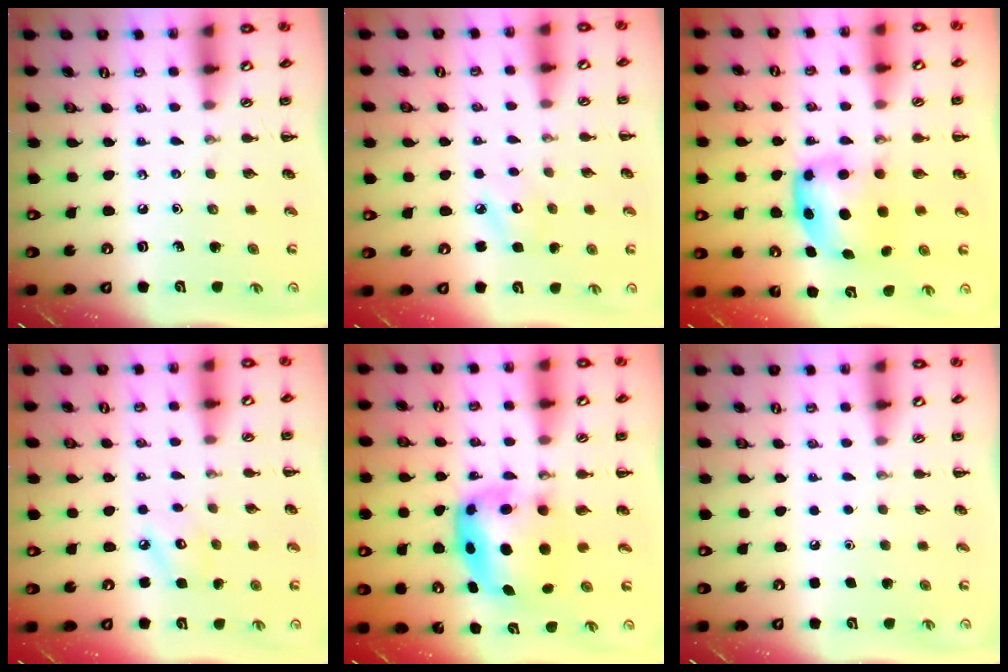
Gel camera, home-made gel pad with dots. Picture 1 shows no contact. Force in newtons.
{"total": 4.1, "press": 4.0, "slide": 0.8}
{"total": 6.1, "press": 6.0, "slide": 0.8}
{"total": 4.8, "press": 4.7, "slide": 0.7}
{"total": 6.7, "press": 6.5, "slide": 1.5}
{"total": 1.8, "press": 1.7, "slide": 0.1}